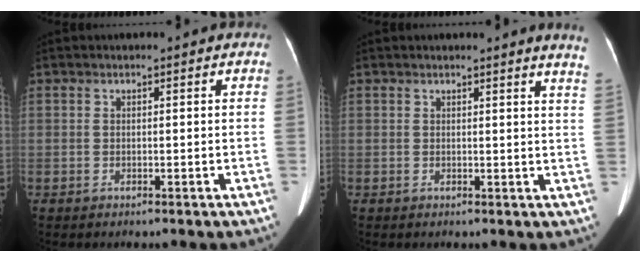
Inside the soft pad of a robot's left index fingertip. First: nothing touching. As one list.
[{"total": 4.7, "force": [4.2, -0.8, 1.9], "torque": [-0.021, -0.029, 0.021]}]